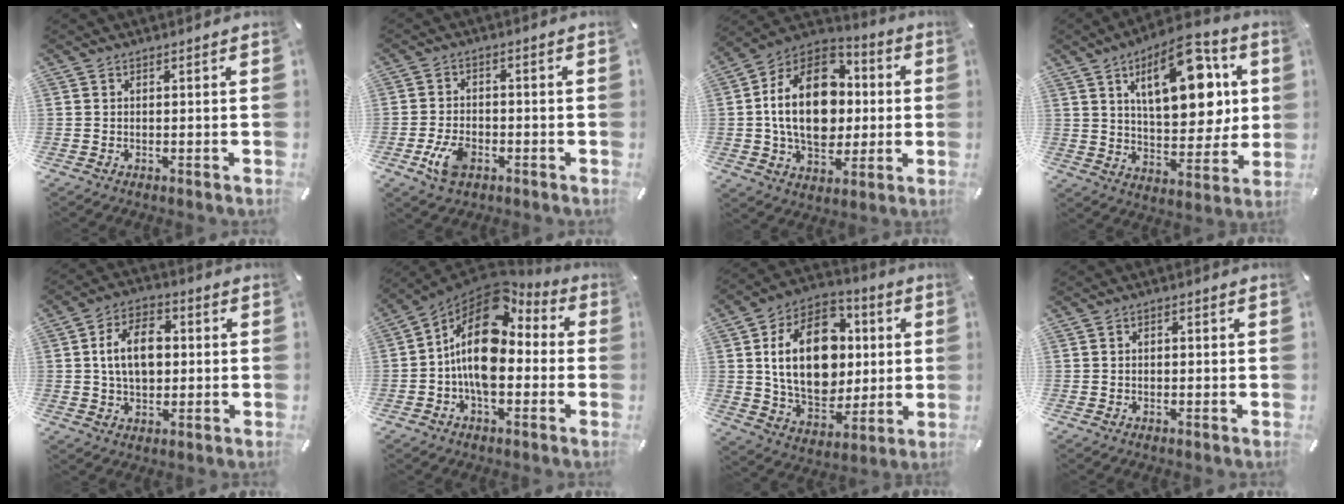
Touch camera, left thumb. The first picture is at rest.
{"total": 7.0, "force": [-2.9, 4.5, 4.5], "torque": [-0.102, 0.010, -0.055]}
{"total": 22.3, "force": [0.7, 16.1, 15.4], "torque": [-0.291, 0.012, 0.015]}
{"total": 19.9, "force": [8.3, 9.9, 15.1], "torque": [-0.213, -0.030, 0.134]}
{"total": 11.5, "force": [0.9, 8.1, 8.1], "torque": [-0.152, 0.008, 0.015]}
{"total": 16.2, "force": [1.0, 10.0, 12.6], "torque": [-0.235, -0.007, 0.015]}
{"total": 21.8, "force": [2.9, 15.8, 14.7], "torque": [-0.265, -0.002, 0.052]}
{"total": 1.5, "force": [-0.2, 1.1, 0.9], "torque": [-0.020, 0.006, -0.006]}